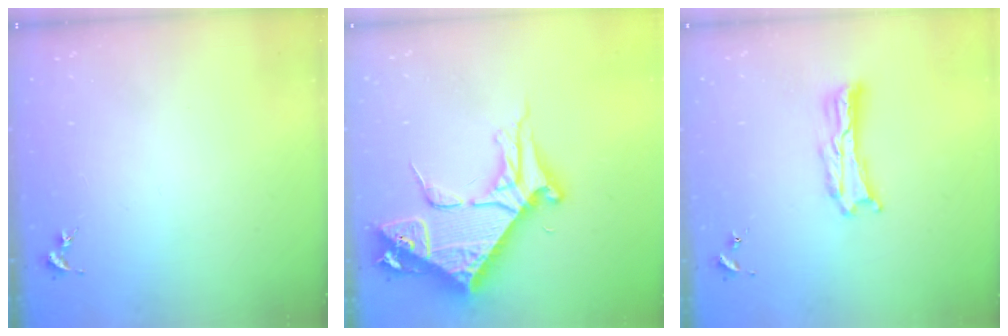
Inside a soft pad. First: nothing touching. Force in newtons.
{"total": 10.4, "press": 10.3, "slide": 1.2}
{"total": 1.6, "press": 1.6, "slide": 0.3}